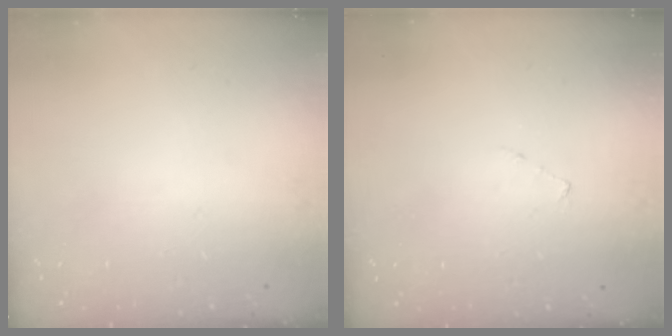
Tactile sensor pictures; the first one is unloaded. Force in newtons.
{"total": 2.7, "press": 2.7, "slide": 0.3}